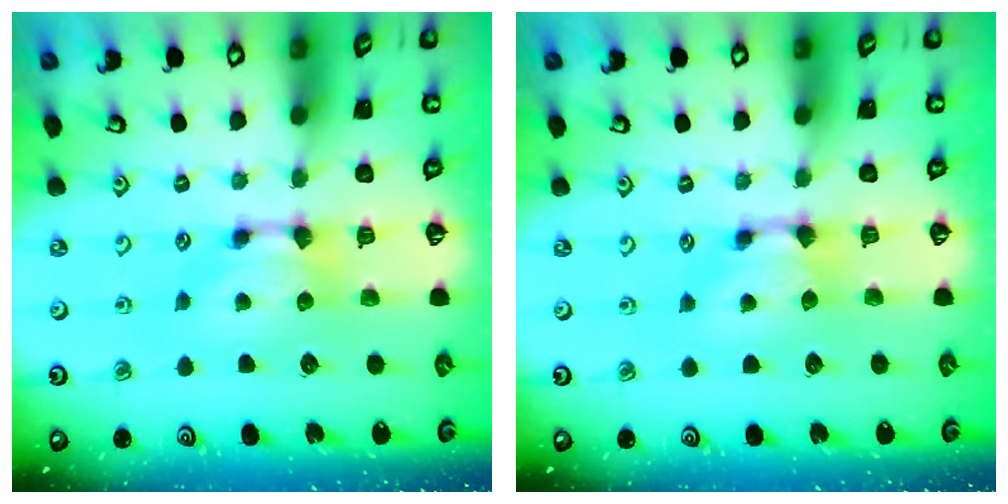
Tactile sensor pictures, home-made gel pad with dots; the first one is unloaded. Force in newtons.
{"total": 0.6, "press": 0.2, "slide": 0.5}